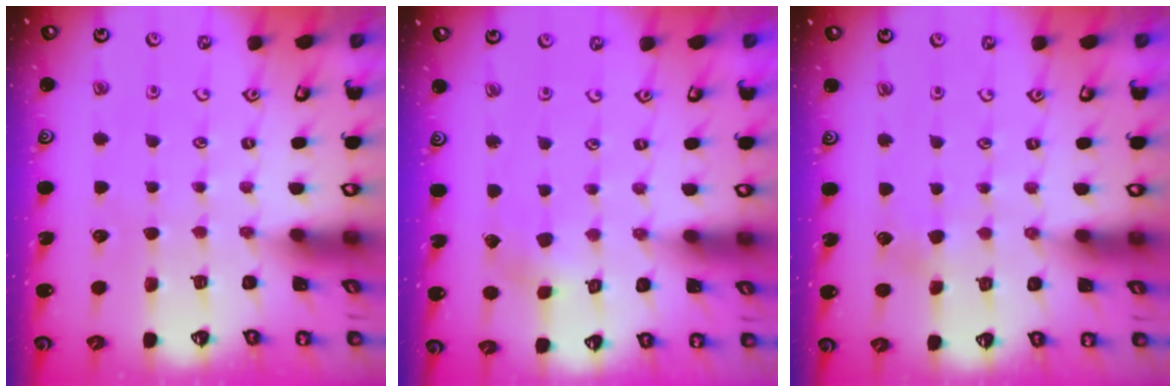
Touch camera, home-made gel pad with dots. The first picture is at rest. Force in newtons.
{"total": 2.1, "press": 2.1, "slide": 0.2}
{"total": 2.7, "press": 2.7, "slide": 0.4}